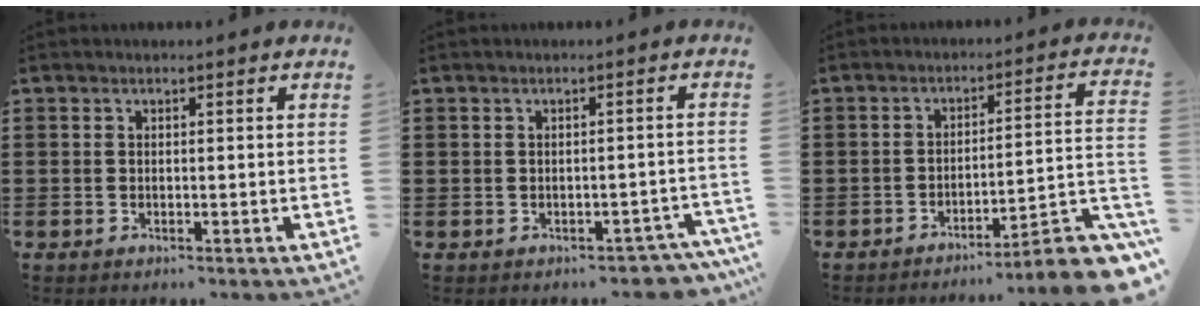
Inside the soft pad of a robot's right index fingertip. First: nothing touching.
{"total": 2.2, "force": [-2.0, 0.8, 0.2], "torque": [-0.008, 0.002, -0.044]}
{"total": 6.4, "force": [-5.0, 0.1, 3.9], "torque": [-0.060, -0.013, -0.098]}